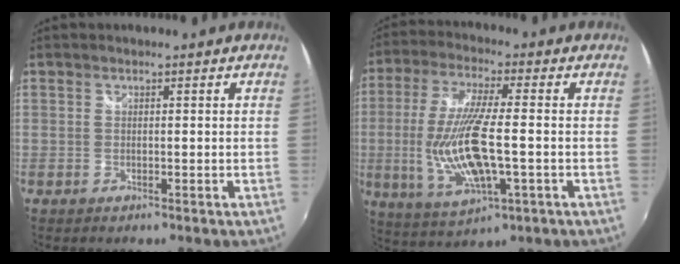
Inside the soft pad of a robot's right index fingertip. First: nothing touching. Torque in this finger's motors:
{"motor_torque": [1.53, -0.61, 0.90, 0.21]}